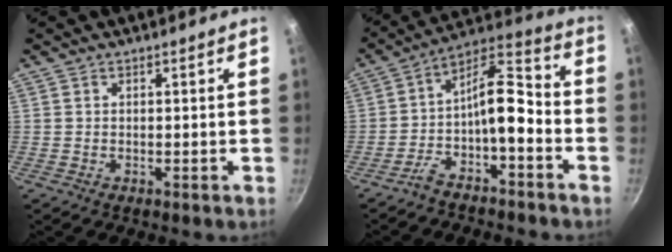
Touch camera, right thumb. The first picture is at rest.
{"total": 11.2, "force": [-4.3, 4.4, 9.3], "torque": [-0.160, 0.068, -0.080]}